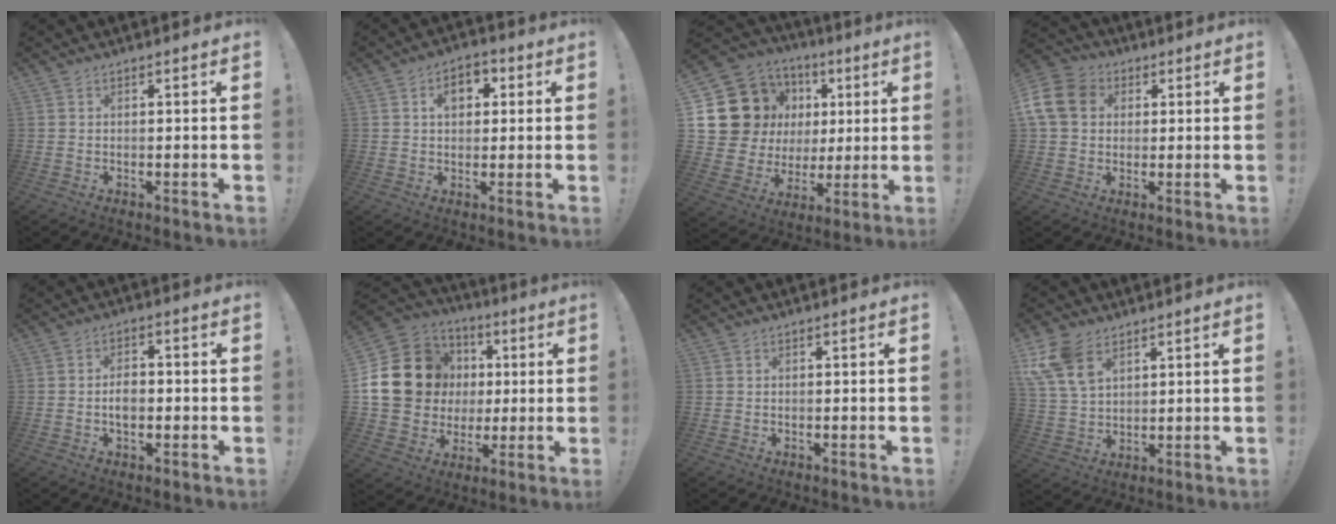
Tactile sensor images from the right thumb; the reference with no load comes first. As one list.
[{"total": 6.6, "force": [2.0, 4.7, 4.2], "torque": [-0.051, 0.003, 0.030]}, {"total": 17.6, "force": [4.9, 15.0, 7.9], "torque": [-0.110, -0.023, 0.129]}, {"total": 13.4, "force": [2.8, 11.0, 7.1], "torque": [-0.139, 0.001, 0.057]}, {"total": 4.4, "force": [-1.2, 3.0, 3.1], "torque": [-0.045, 0.001, -0.027]}, {"total": 21.3, "force": [3.6, 18.4, 10.2], "torque": [-0.167, -0.004, 0.105]}, {"total": 0.0}, {"total": 11.7, "force": [6.4, 7.1, 6.7], "torque": [-0.145, -0.024, 0.126]}]